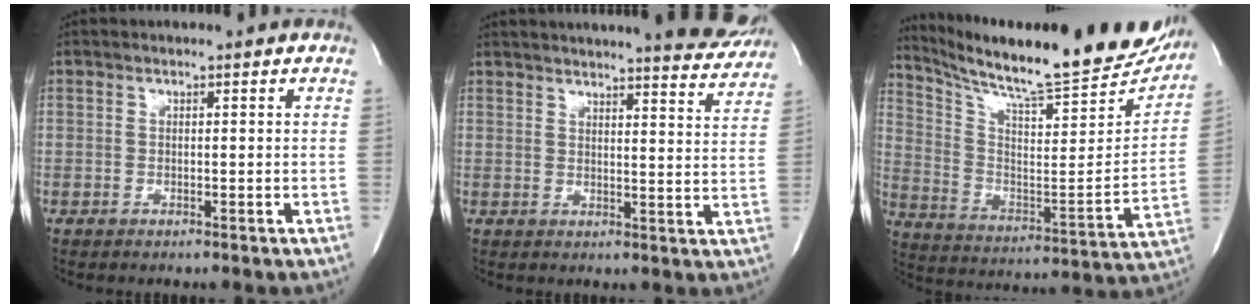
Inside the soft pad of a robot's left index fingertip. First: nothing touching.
{"total": 16.6, "force": [15.5, 1.7, 5.8], "torque": [-0.071, -0.032, 0.176]}
{"total": 28.0, "force": [24.7, 3.9, 12.5], "torque": [-0.210, -0.075, 0.345]}